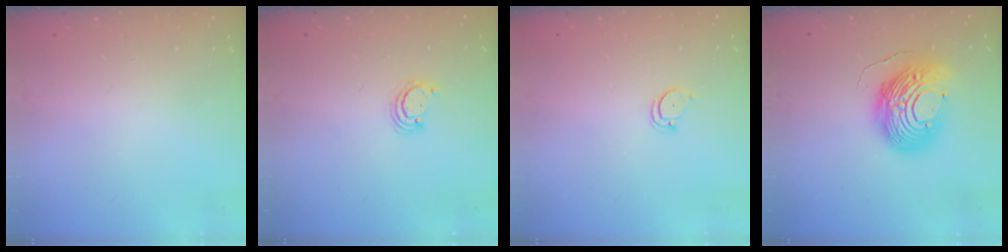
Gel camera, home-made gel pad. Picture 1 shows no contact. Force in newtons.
{"total": 2.6, "press": 2.6, "slide": 0.3}
{"total": 2.6, "press": 2.6, "slide": 0.1}
{"total": 14.5, "press": 14.4, "slide": 1.5}